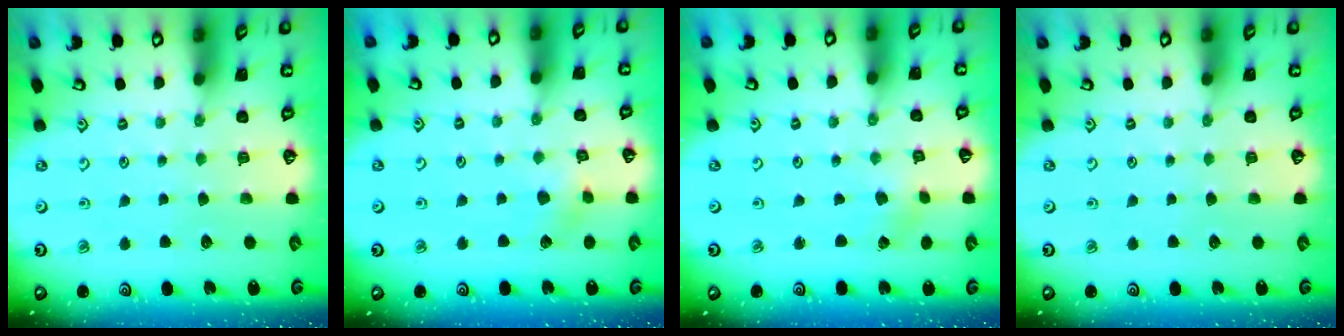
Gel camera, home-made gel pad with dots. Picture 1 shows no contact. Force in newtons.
{"total": 3.8, "press": 3.7, "slide": 0.7}
{"total": 0.0}
{"total": 0.0}